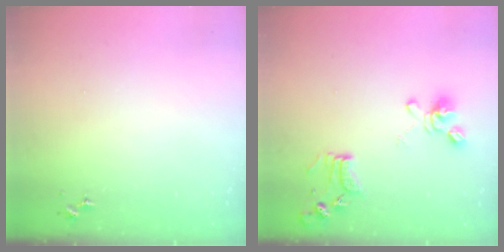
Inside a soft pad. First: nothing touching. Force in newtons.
{"total": 13.1, "press": 13.0, "slide": 1.3}